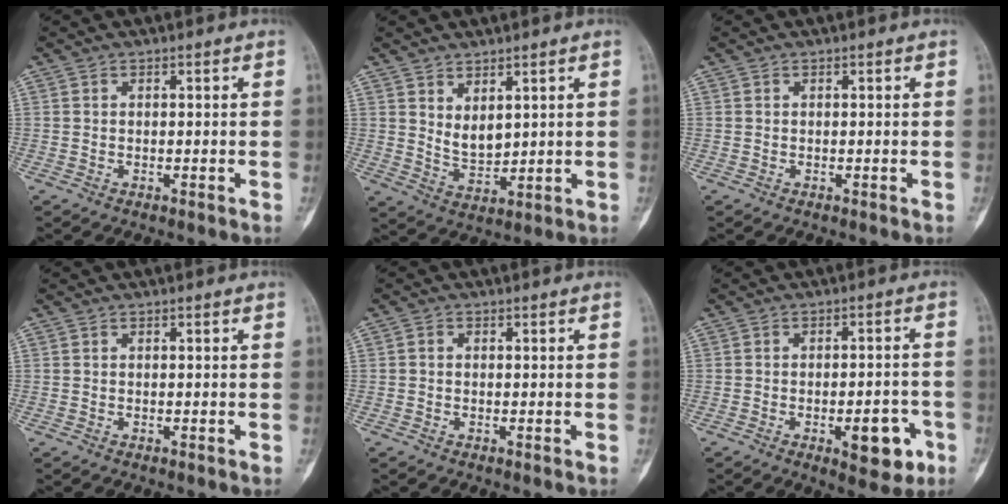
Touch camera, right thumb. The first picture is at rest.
{"total": 4.9, "force": [2.3, 2.6, 3.5], "torque": [-0.054, -0.030, 0.053]}
{"total": 0.0}
{"total": 0.0}
{"total": 0.7, "force": [-0.1, 0.6, 0.4], "torque": [-0.003, 0.002, -0.006]}
{"total": 8.8, "force": [-3.5, 3.7, 7.1], "torque": [-0.074, 0.018, -0.040]}